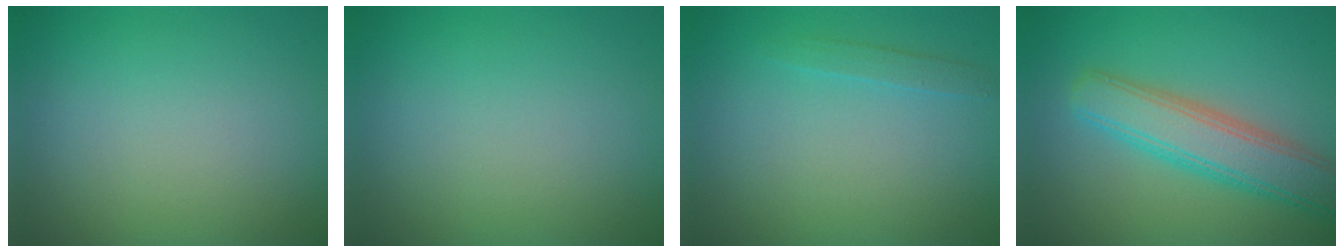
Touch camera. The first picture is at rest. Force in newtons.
{"total": 0.0}
{"total": 1.0, "press": 1.0, "slide": 0.1}
{"total": 5.5, "press": 5.5, "slide": 0.2}